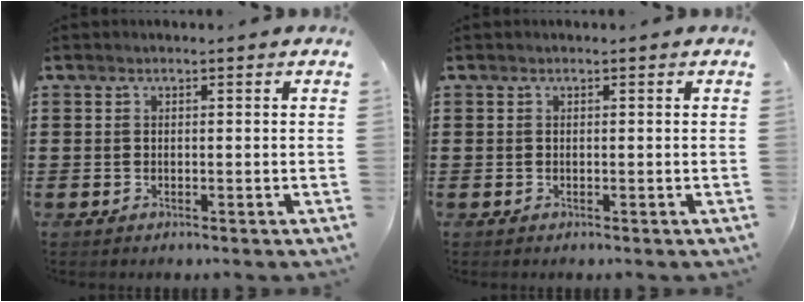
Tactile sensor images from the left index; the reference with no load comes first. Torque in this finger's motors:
{"motor_torque": [0.00, 0.00, 0.00, 0.00]}